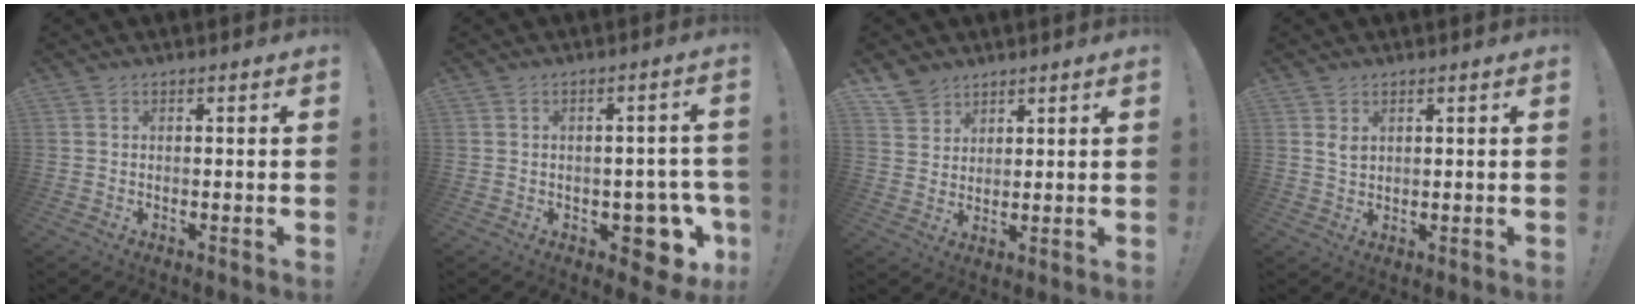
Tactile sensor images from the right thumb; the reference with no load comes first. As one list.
[{"total": 8.9, "force": [-3.4, 5.6, 6.1], "torque": [-0.055, 0.022, -0.048]}, {"total": 6.3, "force": [5.0, 3.7, 0.9], "torque": [-0.018, -0.031, 0.098]}, {"total": 2.5, "force": [1.6, 1.4, 1.4], "torque": [-0.017, -0.006, 0.026]}]